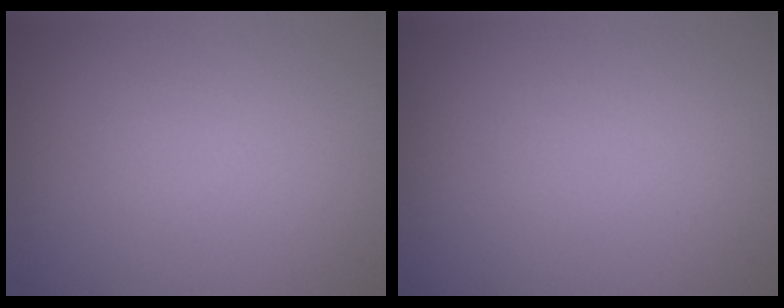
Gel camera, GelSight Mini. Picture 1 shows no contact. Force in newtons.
{"total": 0.0}